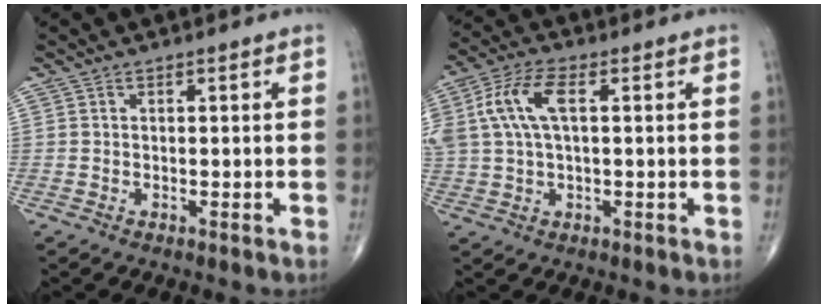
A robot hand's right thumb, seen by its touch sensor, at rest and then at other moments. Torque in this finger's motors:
{"motor_torque": [0.29, 0.58, 1.37, 0.37, 0.43]}